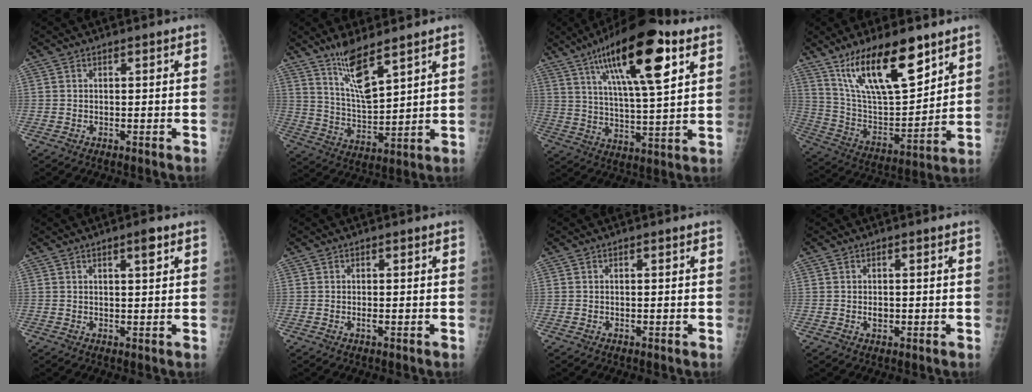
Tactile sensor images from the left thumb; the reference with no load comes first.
{"total": 9.9, "force": [6.9, 2.1, 6.7], "torque": [-0.123, -0.052, 0.145]}
{"total": 20.2, "force": [10.0, 5.3, 16.7], "torque": [-0.254, -0.027, 0.166]}
{"total": 20.0, "force": [12.4, 6.9, 14.1], "torque": [-0.212, -0.060, 0.235]}
{"total": 2.9, "force": [1.6, 0.7, 2.3], "torque": [-0.029, -0.007, 0.023]}
{"total": 0.7, "force": [0.0, 0.2, 0.7], "torque": [-0.012, -0.002, -0.001]}
{"total": 0.0}
{"total": 1.5, "force": [0.0, 1.1, 1.0], "torque": [-0.009, 0.000, 0.001]}